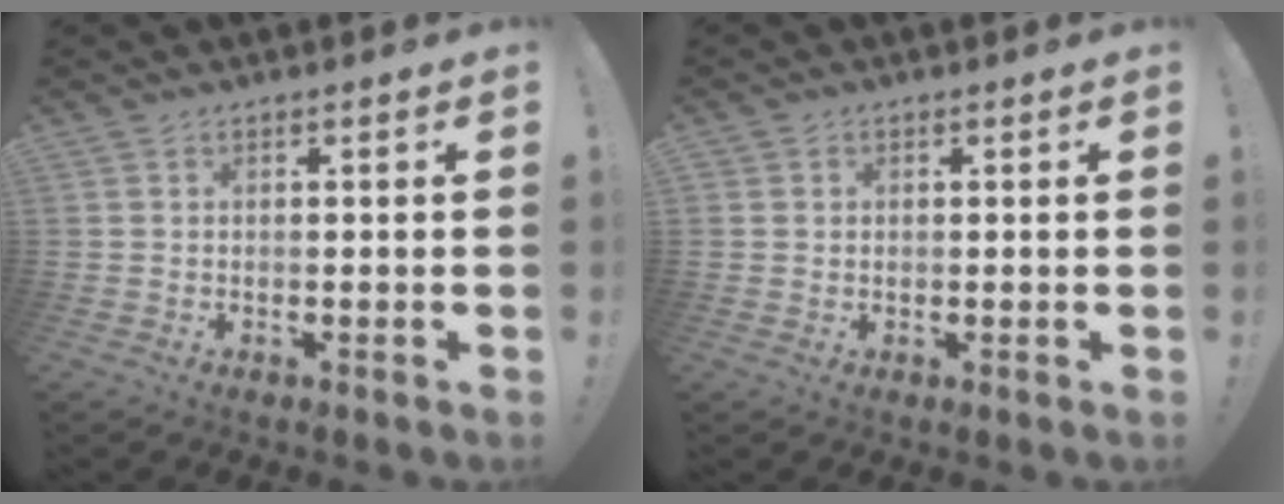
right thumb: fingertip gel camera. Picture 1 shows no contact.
{"total": 1.2, "force": [0.5, 1.1, 0.1], "torque": [0.005, -0.002, 0.008]}